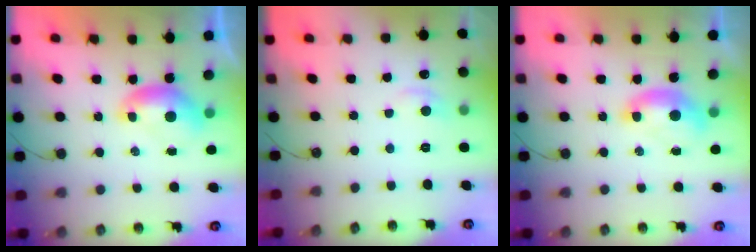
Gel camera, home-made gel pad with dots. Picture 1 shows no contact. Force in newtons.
{"total": 1.2, "press": 0.9, "slide": 0.8}
{"total": 1.5, "press": 1.4, "slide": 0.5}